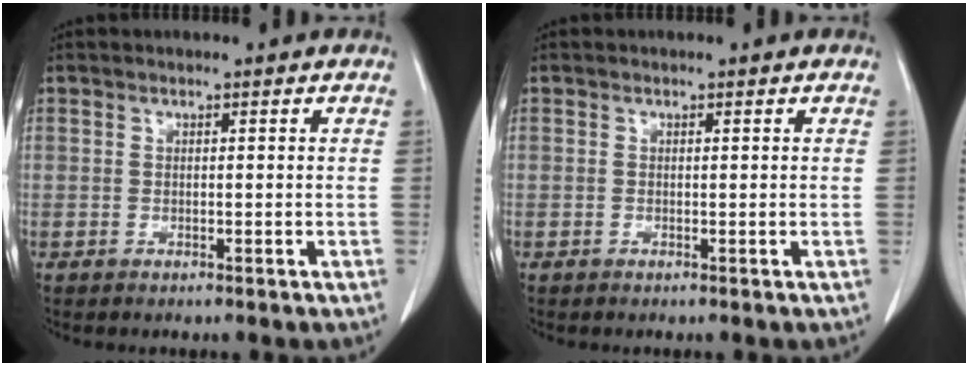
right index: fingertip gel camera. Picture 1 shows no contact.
{"total": 0.0}